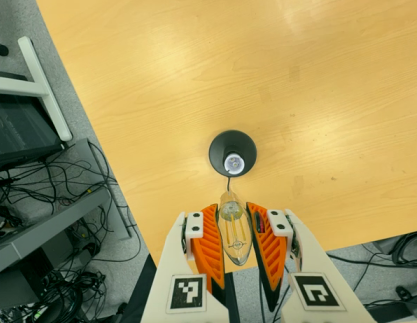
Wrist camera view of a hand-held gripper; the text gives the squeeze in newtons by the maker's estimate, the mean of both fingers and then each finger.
{"total": 22.8, "left": 24.9, "right": 20.7}